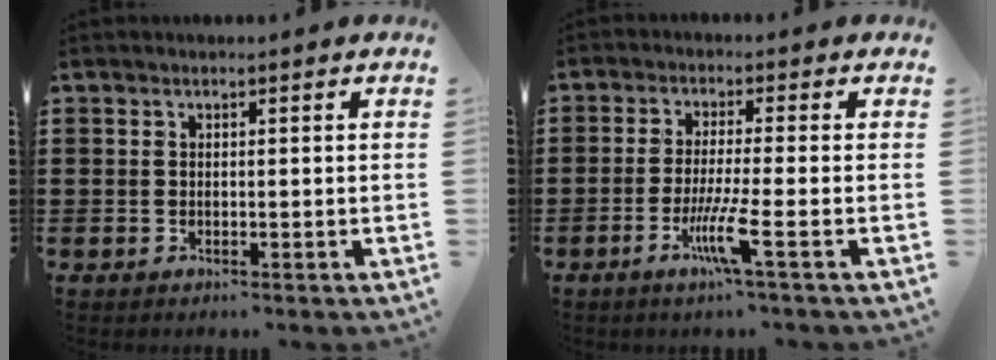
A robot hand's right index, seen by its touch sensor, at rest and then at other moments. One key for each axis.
{"total": 6.3, "fx": -2.8, "fy": -0.3, "fz": 5.7, "tx": -0.114, "ty": -0.019, "tz": -0.053}